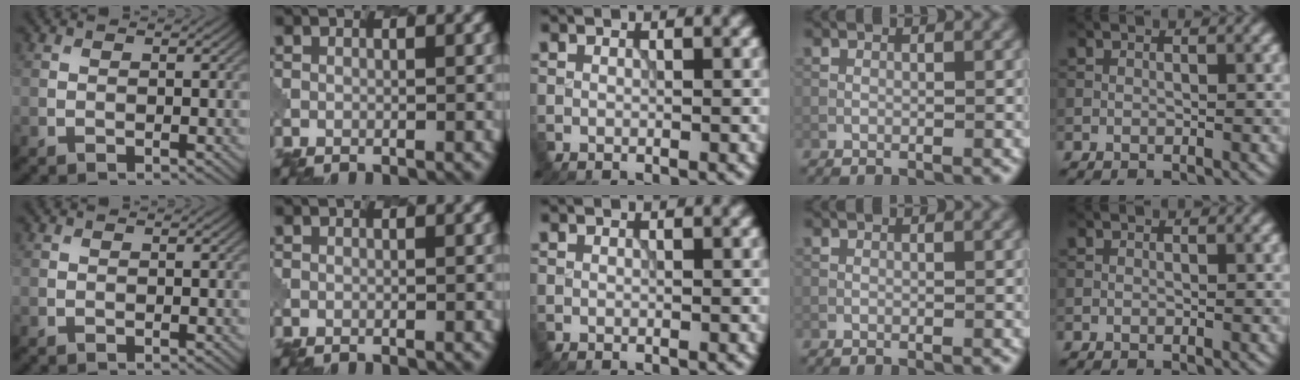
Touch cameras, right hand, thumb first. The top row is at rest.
{}